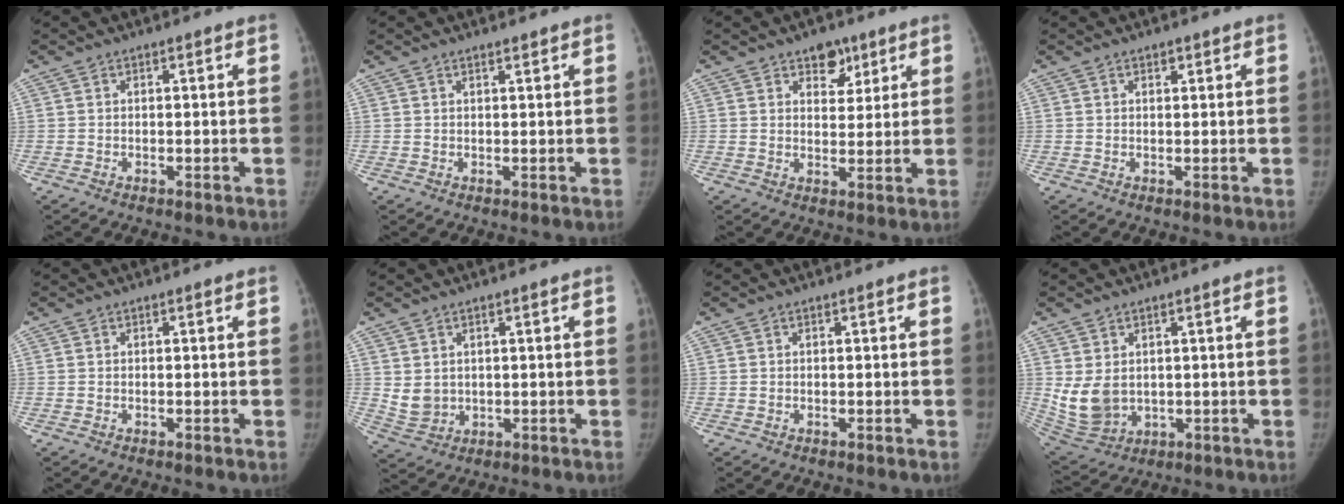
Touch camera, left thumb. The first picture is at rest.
{"total": 0.8, "force": [0.7, 0.1, 0.4], "torque": [-0.006, -0.005, 0.014]}
{"total": 5.8, "force": [3.7, 3.6, 2.8], "torque": [-0.007, -0.020, 0.054]}
{"total": 1.0, "force": [0.7, 0.5, 0.5], "torque": [-0.004, -0.003, 0.010]}
{"total": 0.0}
{"total": 4.3, "force": [1.3, 3.5, 2.3], "torque": [-0.034, -0.018, 0.039]}
{"total": 0.0}
{"total": 8.3, "force": [1.0, 6.2, 5.4], "torque": [-0.099, -0.015, 0.044]}